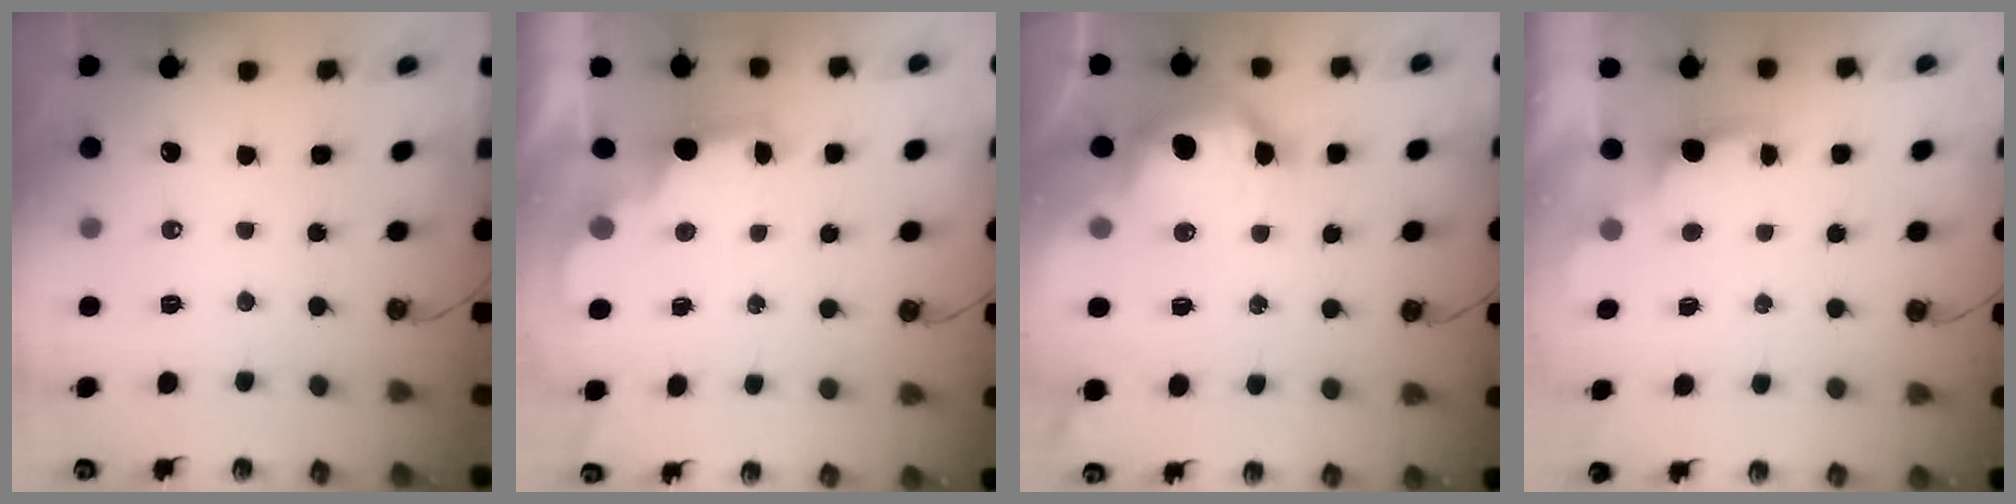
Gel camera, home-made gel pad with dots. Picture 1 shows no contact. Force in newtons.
{"total": 2.3, "press": 2.2, "slide": 0.7}
{"total": 15.5, "press": 15.5, "slide": 1.2}
{"total": 0.9, "press": 0.4, "slide": 0.8}